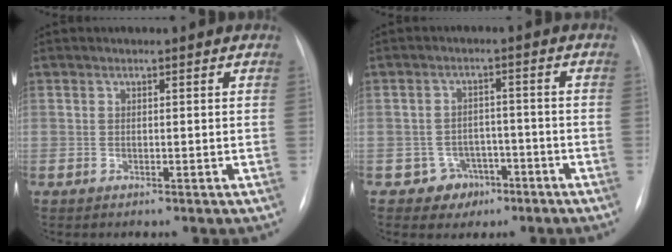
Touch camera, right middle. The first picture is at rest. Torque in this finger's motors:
{"motor_torque": [0.18, -0.19, 0.02, 0.00]}